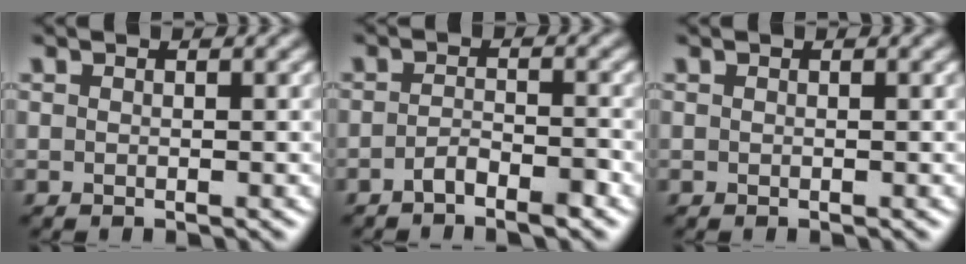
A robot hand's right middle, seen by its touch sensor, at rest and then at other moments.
{"total": 2.2, "force": [-1.6, 0.6, 1.4], "torque": [-0.023, 0.008, -0.029]}
{"total": 0.0}